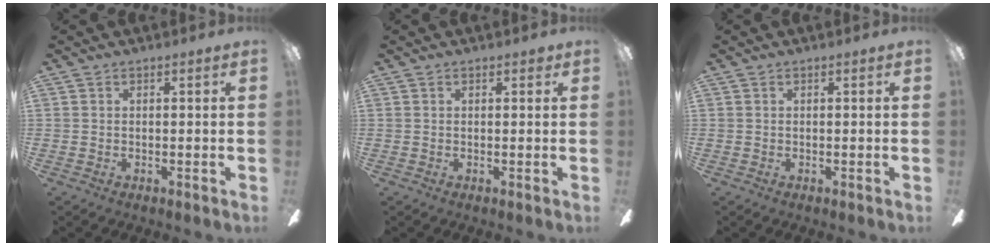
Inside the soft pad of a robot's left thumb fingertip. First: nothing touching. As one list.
[{"total": 1.0, "force": [0.7, 0.4, 0.6], "torque": [-0.004, -0.001, 0.010]}, {"total": 0.0}]